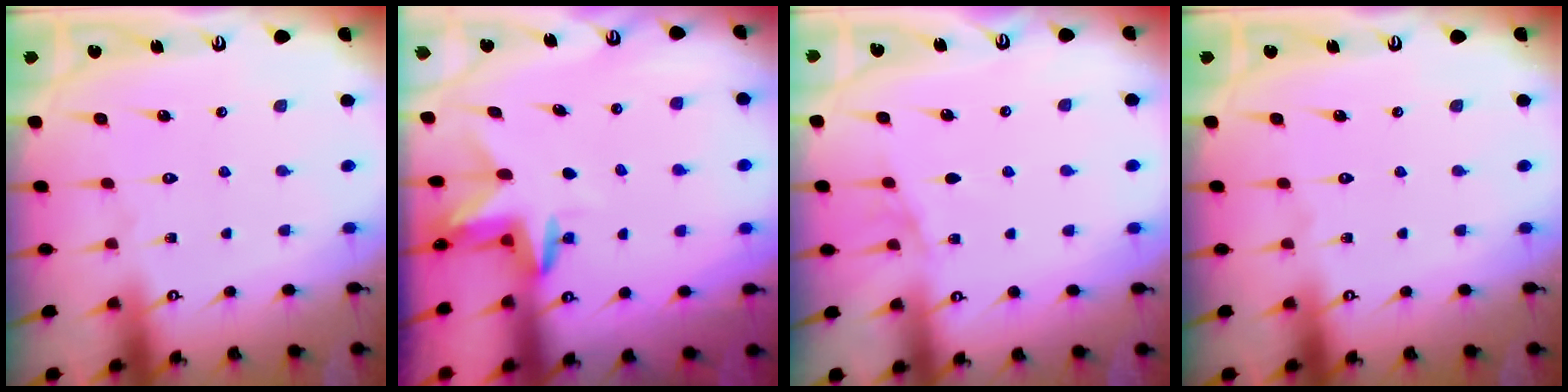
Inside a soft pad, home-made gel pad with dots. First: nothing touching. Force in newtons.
{"total": 3.4, "press": 3.4, "slide": 0.3}
{"total": 6.0, "press": 5.3, "slide": 2.8}
{"total": 0.0}